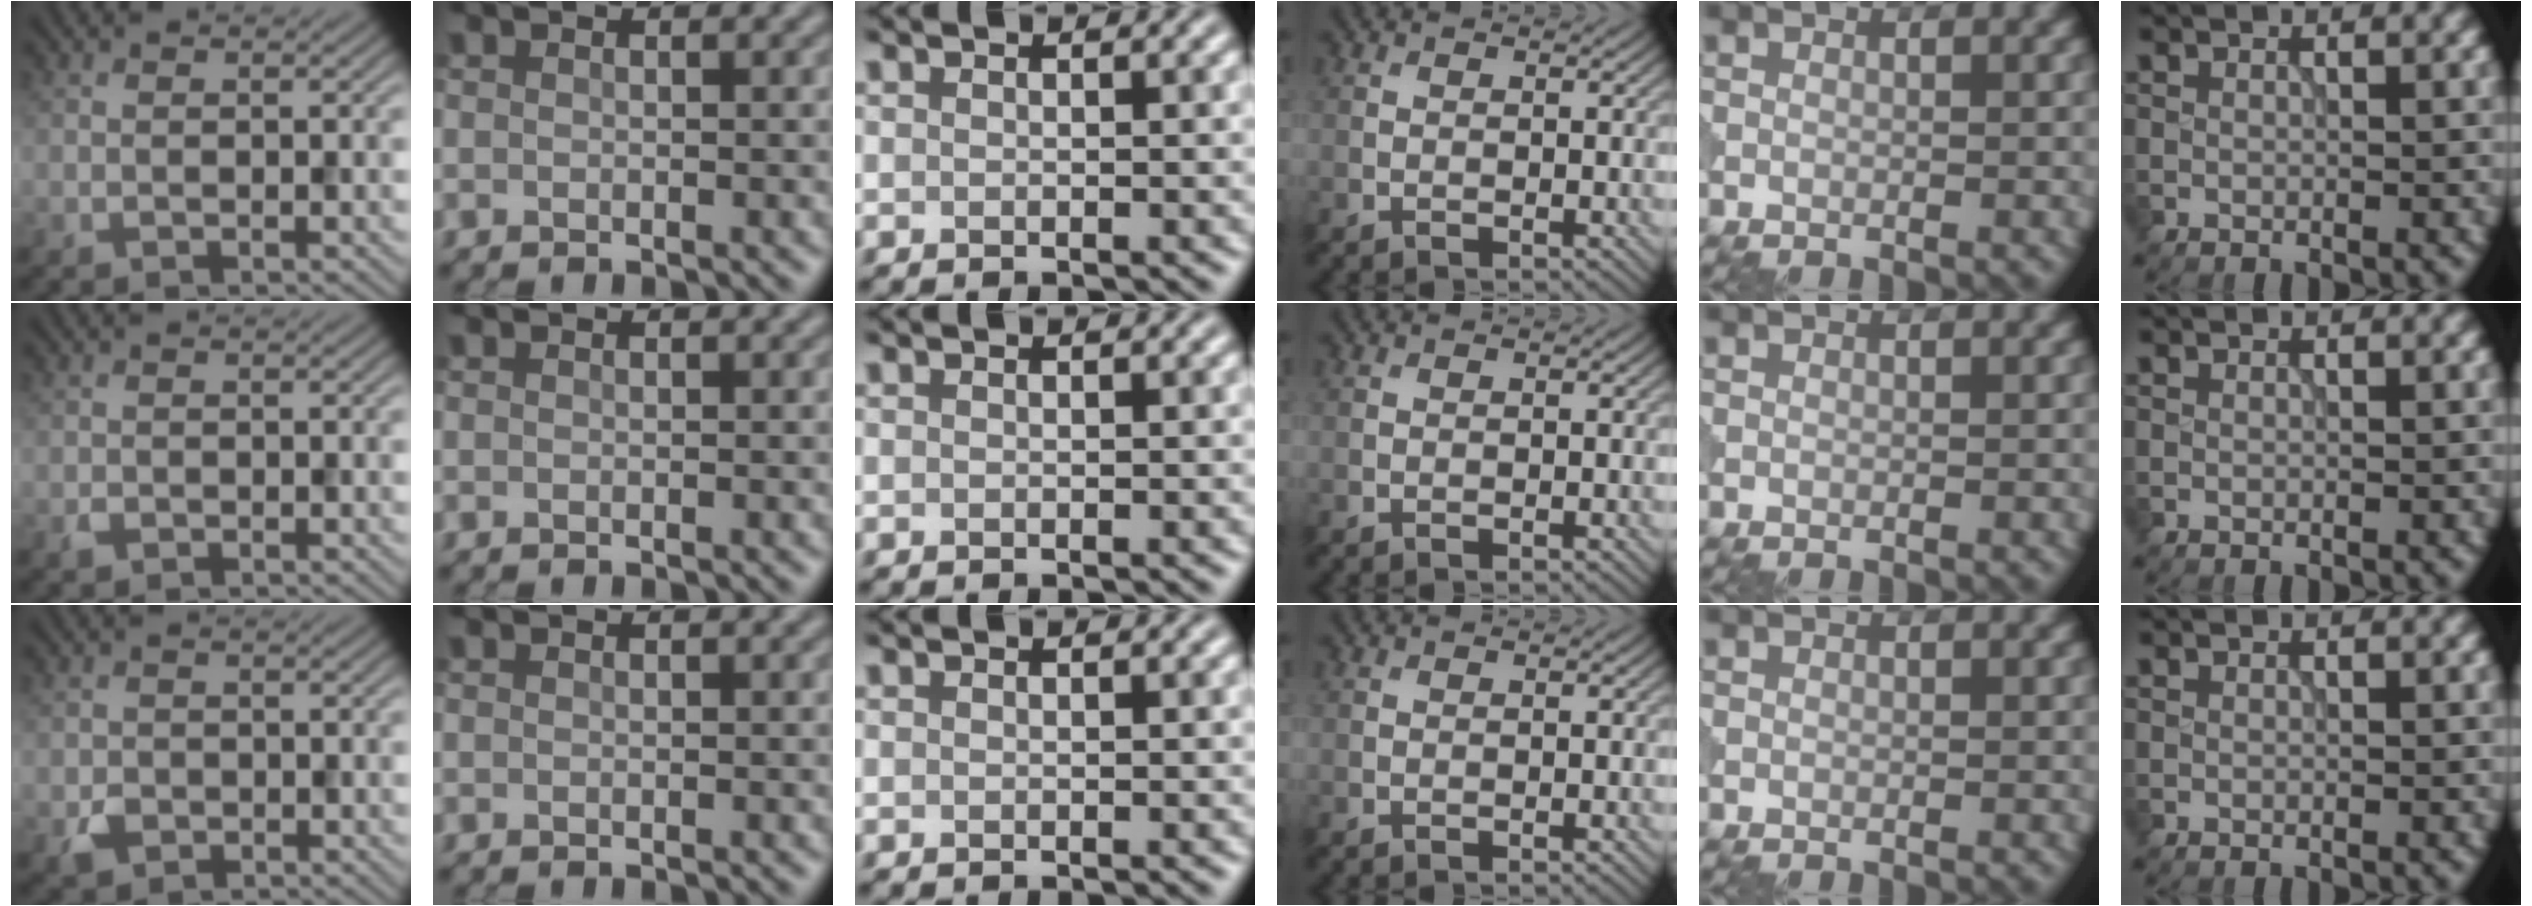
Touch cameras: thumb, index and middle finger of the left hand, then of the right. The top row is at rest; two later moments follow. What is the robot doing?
{"motion": "open", "object": "sandwich press"}